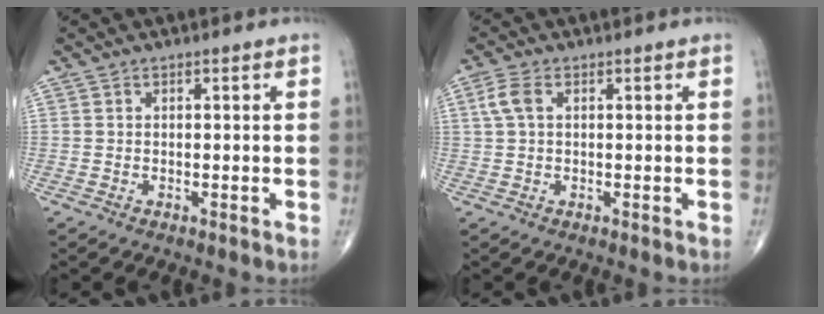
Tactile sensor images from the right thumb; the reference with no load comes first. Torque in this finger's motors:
{"motor_torque": [-0.34, 0.38, 0.21, -0.16, 0.02]}